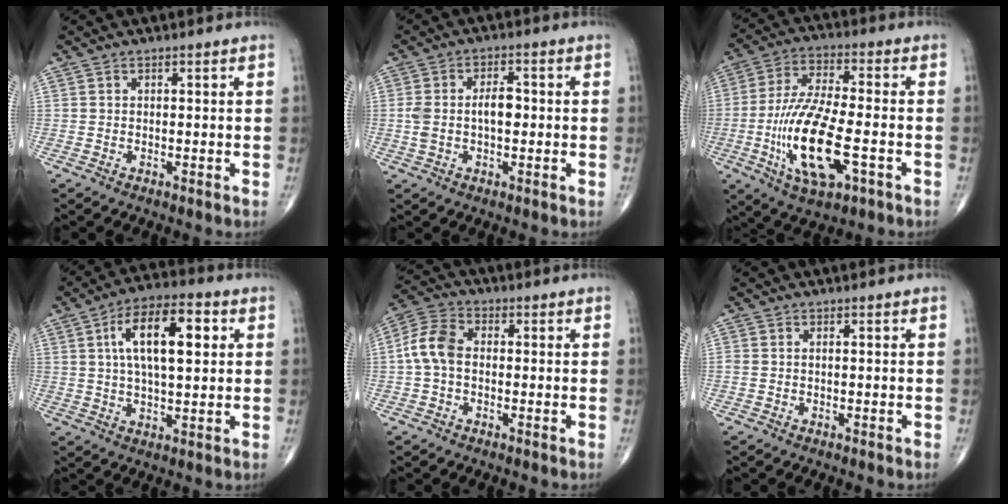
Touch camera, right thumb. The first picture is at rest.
{"total": 6.3, "force": [0.0, 3.4, 5.4], "torque": [-0.111, 0.022, 0.000]}
{"total": 17.2, "force": [-4.8, 6.2, 15.3], "torque": [-0.312, 0.012, -0.082]}
{"total": 14.2, "force": [3.6, 6.1, 12.3], "torque": [-0.192, 0.010, 0.056]}
{"total": 7.3, "force": [-0.3, 4.9, 5.4], "torque": [-0.108, 0.022, -0.017]}
{"total": 0.7, "force": [0.0, 0.4, 0.6], "torque": [-0.017, 0.004, 0.003]}